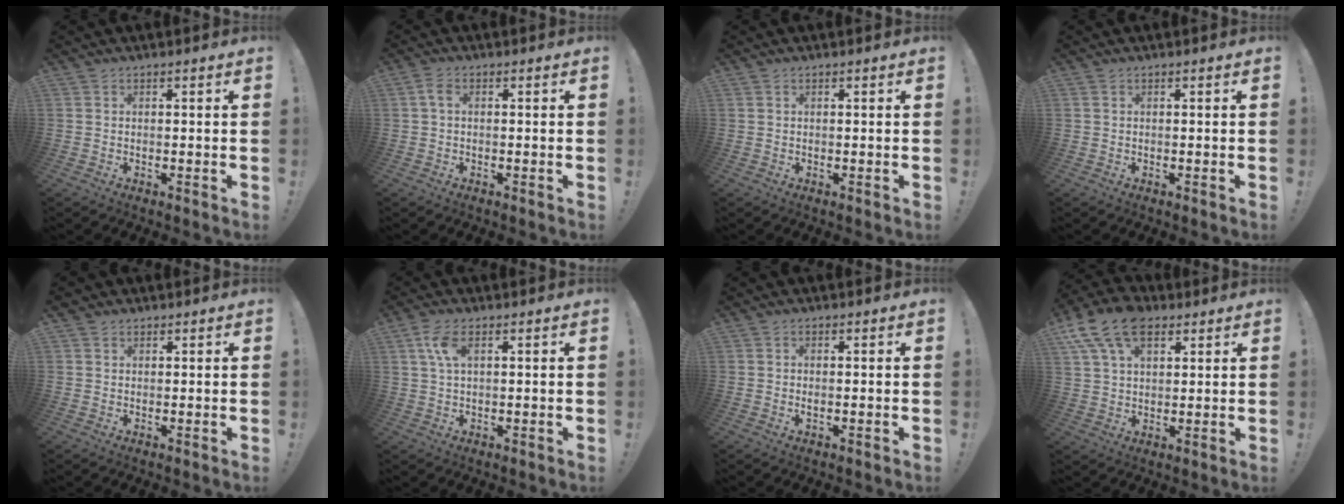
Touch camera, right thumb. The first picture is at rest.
{"total": 2.6, "force": [0.1, 1.4, 2.3], "torque": [-0.049, 0.006, 0.000]}
{"total": 0.0}
{"total": 0.0}
{"total": 1.5, "force": [1.0, 1.1, 0.3], "torque": [0.002, -0.002, 0.019]}
{"total": 5.5, "force": [1.9, 2.4, 4.6], "torque": [-0.084, 0.004, 0.033]}
{"total": 0.7, "force": [-0.1, 0.3, 0.7], "torque": [-0.013, 0.001, -0.002]}
{"total": 14.0, "force": [7.1, 8.5, 8.5], "torque": [-0.148, -0.022, 0.133]}